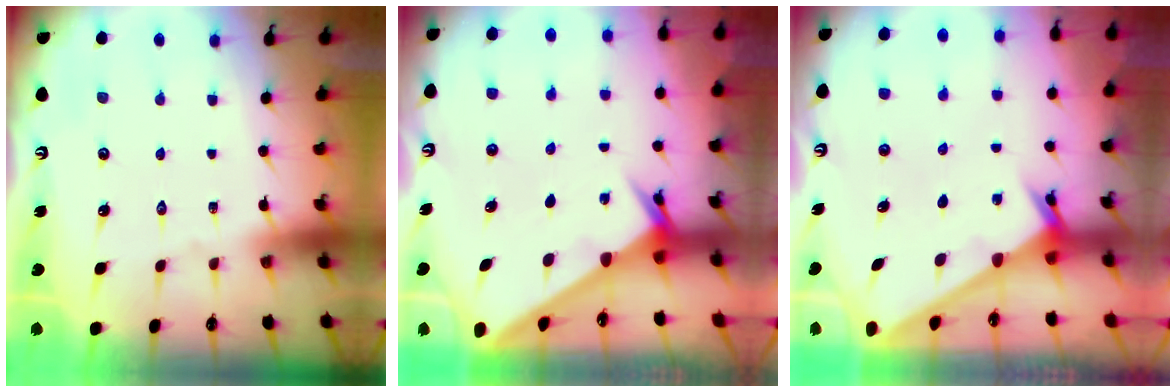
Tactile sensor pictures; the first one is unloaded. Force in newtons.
{"total": 2.4, "press": 2.4, "slide": 0.3}
{"total": 2.4, "press": 2.3, "slide": 0.2}